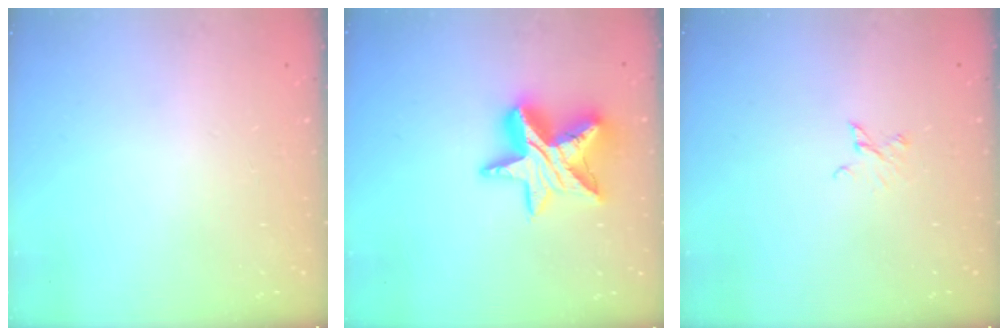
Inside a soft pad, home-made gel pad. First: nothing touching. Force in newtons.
{"total": 16.2, "press": 16.2, "slide": 1.2}
{"total": 2.1, "press": 2.1, "slide": 0.3}